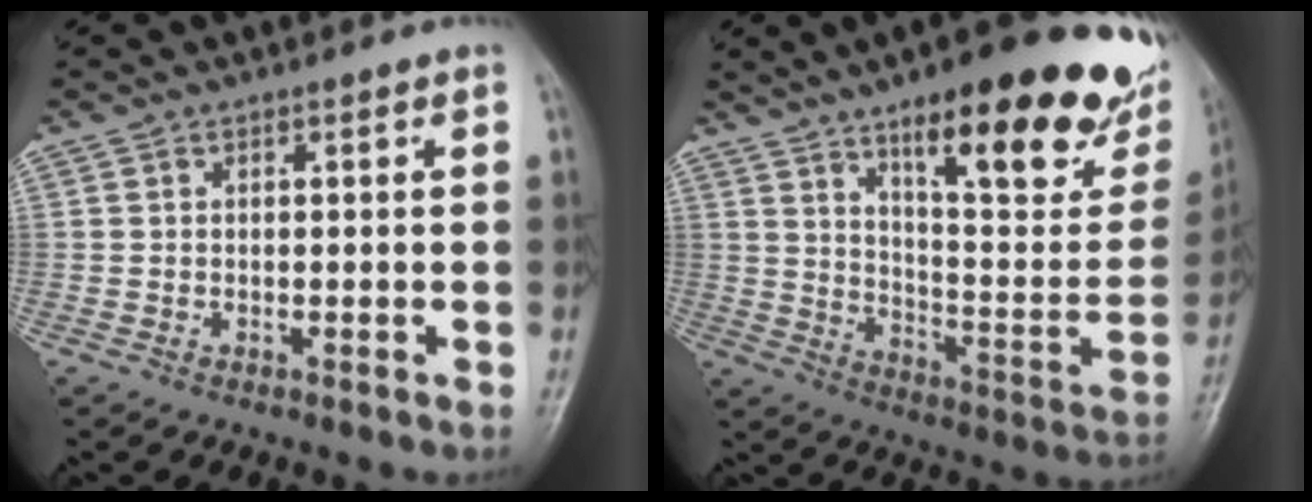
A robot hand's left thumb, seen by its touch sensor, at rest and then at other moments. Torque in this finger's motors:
{"motor_torque": [1.54, -0.60, 1.59, -1.18, 0.42]}